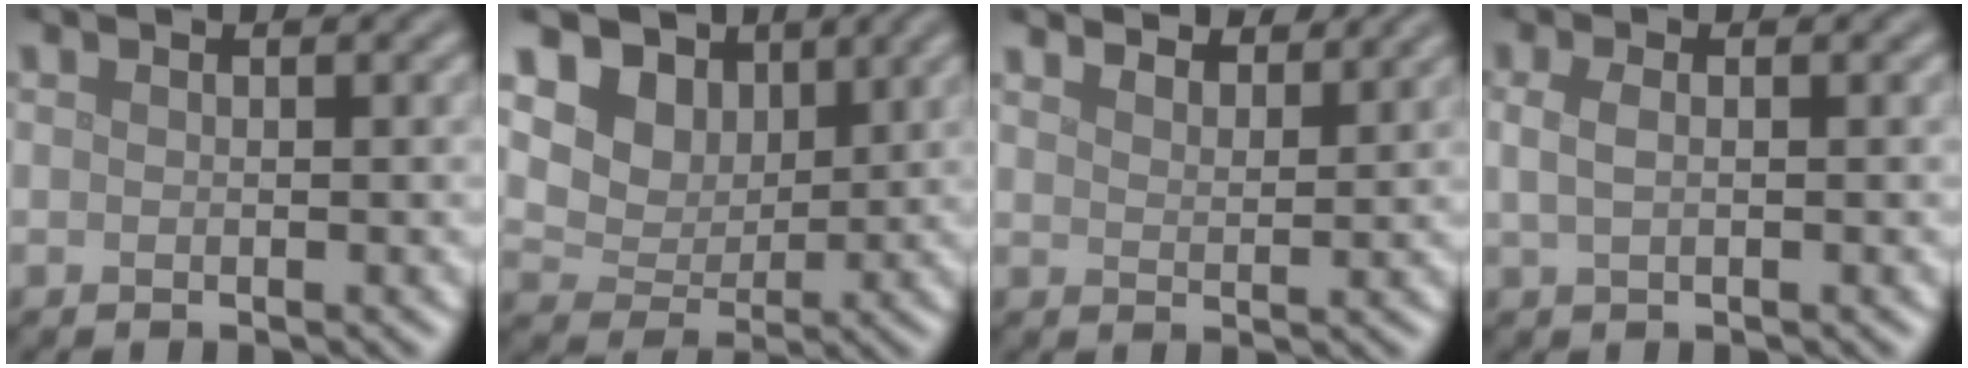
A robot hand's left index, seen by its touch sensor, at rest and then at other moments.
{"total": 7.7, "force": [3.9, 5.6, 3.7], "torque": [-0.086, -0.001, 0.069]}
{"total": 6.1, "force": [5.7, 1.3, 1.9], "torque": [-0.042, 0.003, 0.085]}
{"total": 1.5, "force": [0.3, 0.7, 1.3], "torque": [-0.029, 0.001, 0.007]}